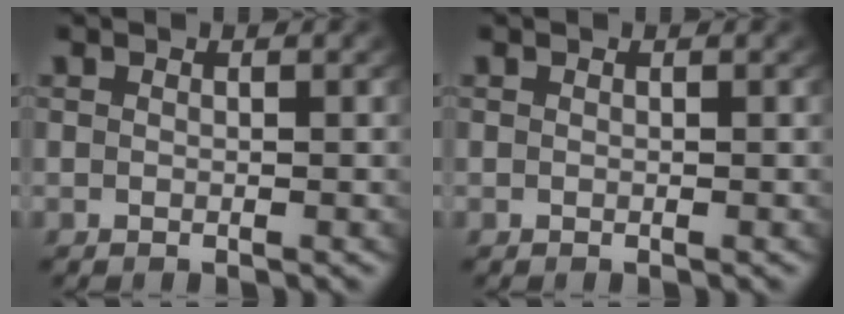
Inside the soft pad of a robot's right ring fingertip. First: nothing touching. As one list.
[{"total": 0.0}]